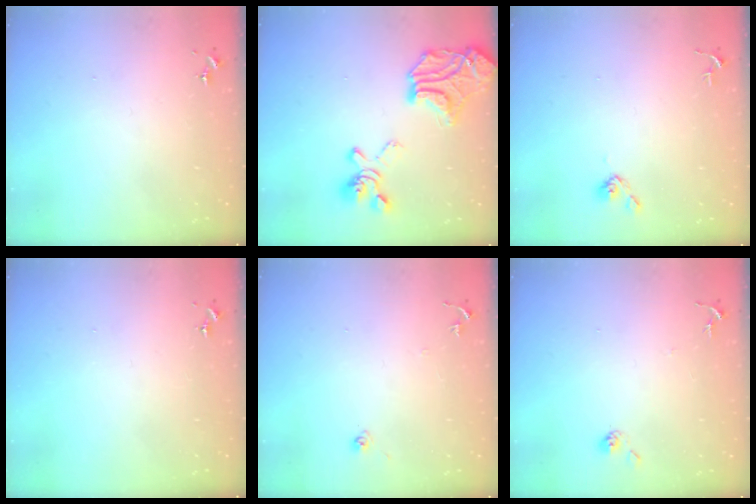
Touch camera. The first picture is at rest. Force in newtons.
{"total": 25.0, "press": 24.9, "slide": 2.6}
{"total": 4.8, "press": 4.8, "slide": 0.6}
{"total": 0.0}
{"total": 6.2, "press": 6.1, "slide": 0.5}
{"total": 5.9, "press": 5.9, "slide": 0.5}